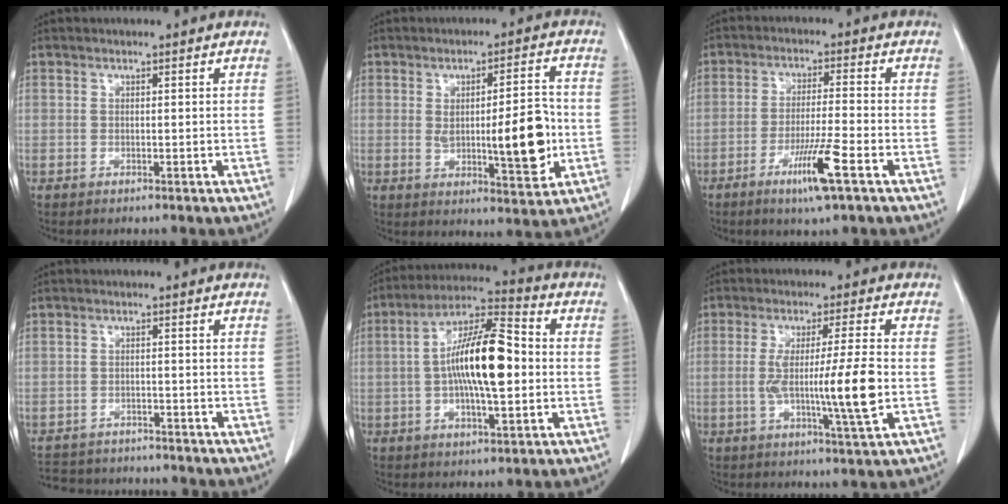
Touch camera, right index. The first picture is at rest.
{"total": 10.7, "force": [-0.9, 2.6, 10.3], "torque": [-0.144, -0.002, -0.005]}
{"total": 7.8, "force": [-4.0, -0.4, 6.7], "torque": [-0.122, -0.017, -0.073]}
{"total": 10.6, "force": [-9.8, 3.1, 2.5], "torque": [-0.047, 0.008, -0.131]}
{"total": 13.9, "force": [-0.4, 3.3, 13.5], "torque": [-0.249, 0.018, -0.011]}
{"total": 10.2, "force": [-1.3, -0.6, 10.1], "torque": [-0.181, -0.011, -0.023]}